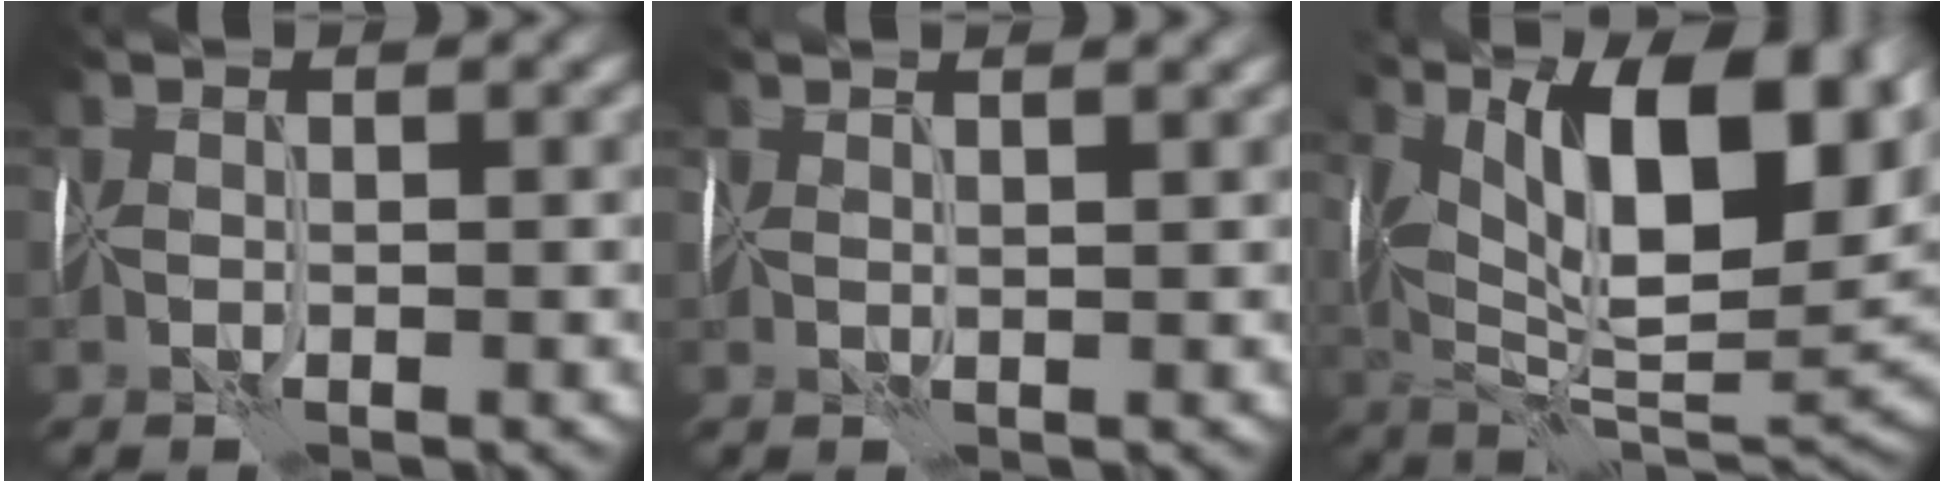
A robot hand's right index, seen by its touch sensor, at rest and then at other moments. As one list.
[{"total": 2.6, "force": [2.2, 0.5, 1.2], "torque": [-0.008, 0.010, 0.031]}, {"total": 14.6, "force": [6.2, 5.8, 11.9], "torque": [-0.183, 0.024, 0.102]}]